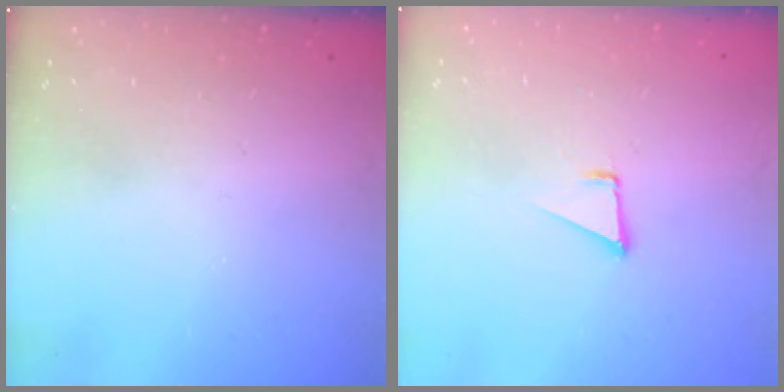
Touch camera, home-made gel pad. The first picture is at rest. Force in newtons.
{"total": 1.6, "press": 1.5, "slide": 0.1}